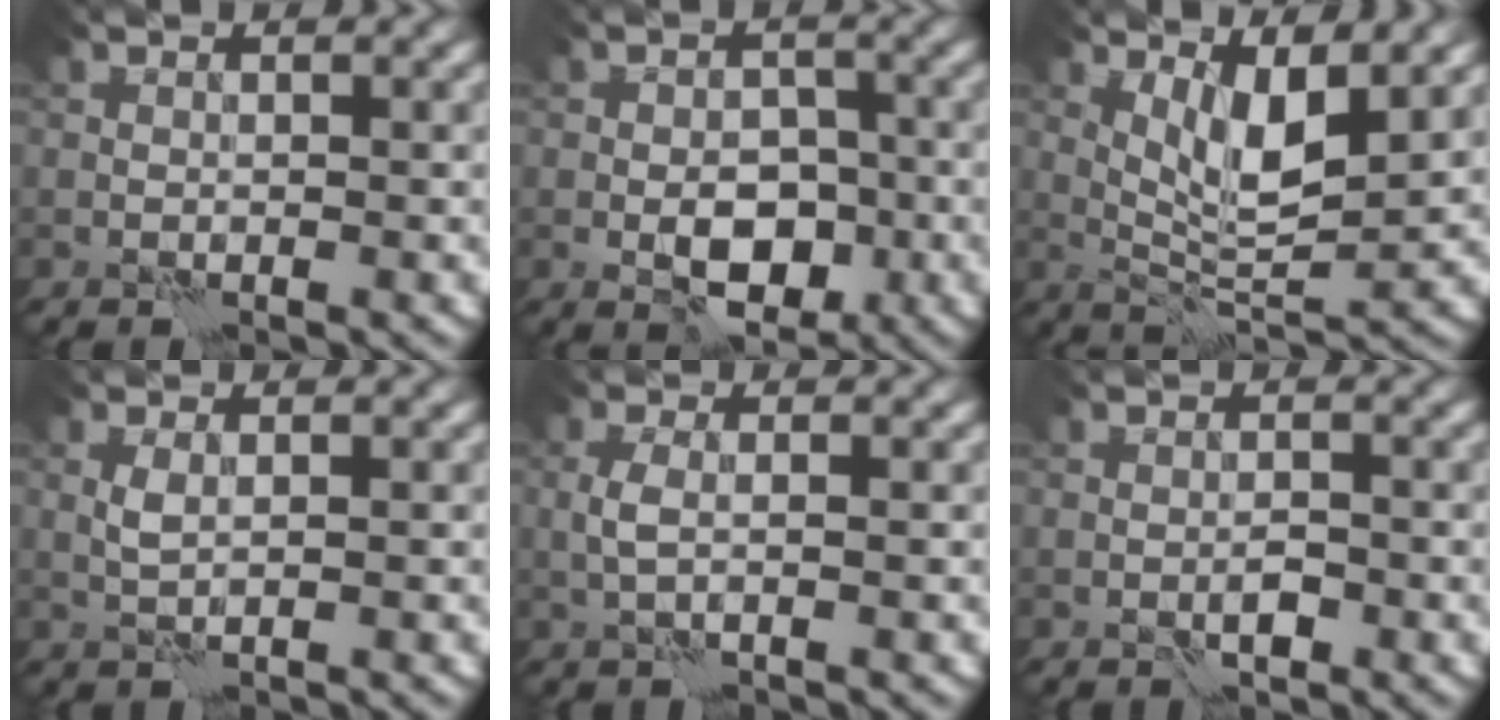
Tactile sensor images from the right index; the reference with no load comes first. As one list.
[{"total": 5.1, "force": [-1.9, 3.1, 3.6], "torque": [-0.046, -0.001, -0.033]}, {"total": 4.4, "force": [1.9, 1.0, 3.9], "torque": [-0.076, -0.009, 0.040]}, {"total": 1.0, "force": [0.3, 0.2, 0.9], "torque": [-0.024, 0.001, 0.007]}, {"total": 1.4, "force": [0.0, 0.4, 1.4], "torque": [-0.036, 0.003, -0.003]}, {"total": 1.3, "force": [-0.6, 0.5, 1.0], "torque": [-0.019, 0.001, -0.011]}]